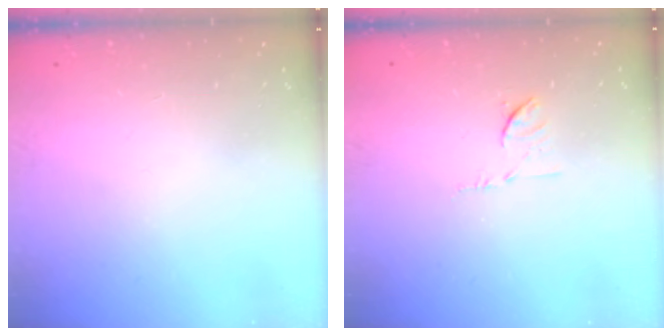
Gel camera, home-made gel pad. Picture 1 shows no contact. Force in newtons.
{"total": 6.1, "press": 6.1, "slide": 0.7}